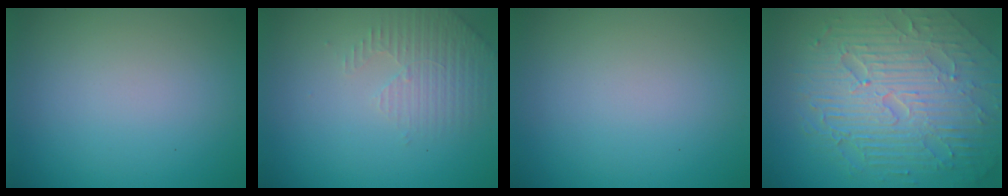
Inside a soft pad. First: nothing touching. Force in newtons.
{"total": 2.8, "press": 2.7, "slide": 0.8}
{"total": 0.0}
{"total": 9.9, "press": 6.4, "slide": 7.5}